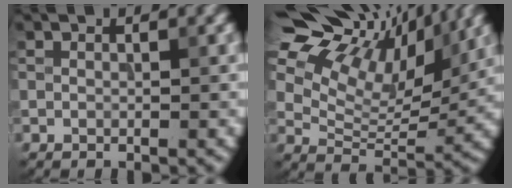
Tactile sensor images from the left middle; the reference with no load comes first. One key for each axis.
{"total": 14.7, "fx": 10.7, "fy": 6.1, "fz": 8.0, "tx": -0.166, "ty": 0.042, "tz": 0.161}